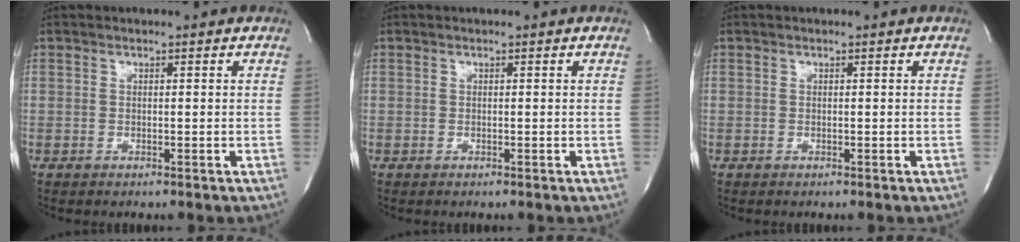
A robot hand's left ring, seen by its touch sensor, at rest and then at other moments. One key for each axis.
{"total": 0.0}
{"total": 0.0}